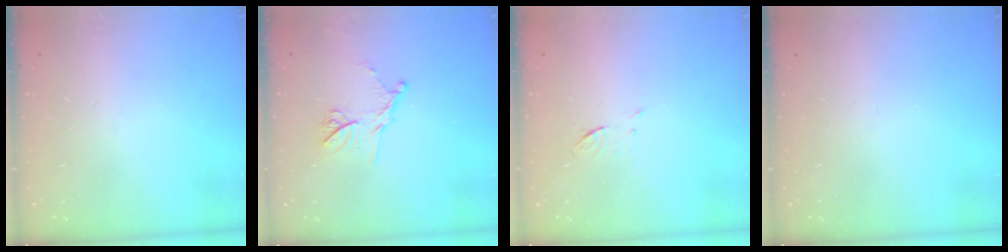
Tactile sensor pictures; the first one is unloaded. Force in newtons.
{"total": 12.6, "press": 12.5, "slide": 0.9}
{"total": 3.9, "press": 3.6, "slide": 1.4}
{"total": 0.0}